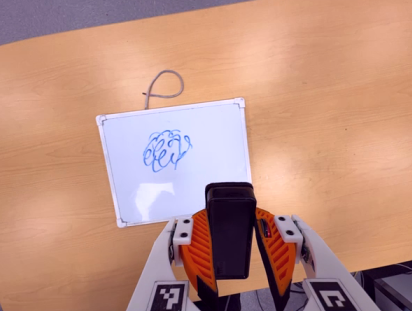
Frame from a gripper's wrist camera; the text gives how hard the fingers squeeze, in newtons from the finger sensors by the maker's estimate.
{"total": 8.1, "left": 6.6, "right": 9.6}